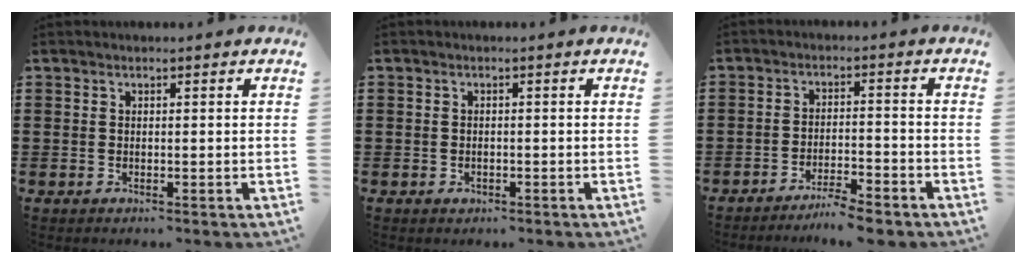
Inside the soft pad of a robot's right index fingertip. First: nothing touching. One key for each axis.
{"total": 0.8, "fx": -0.3, "fy": 0.7, "fz": 0.2, "tx": -0.004, "ty": 0.000, "tz": -0.008}
{"total": 4.4, "fx": -4.2, "fy": 0.0, "fz": 1.4, "tx": -0.026, "ty": 0.001, "tz": -0.083}